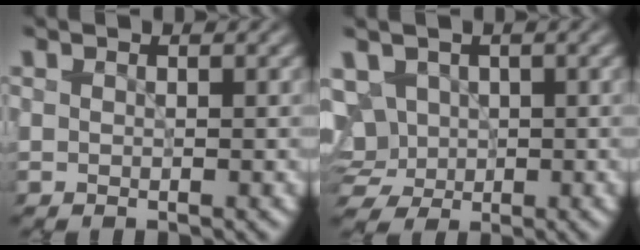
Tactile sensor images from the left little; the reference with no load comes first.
{"total": 7.1, "force": [1.1, 6.0, 3.7], "torque": [-0.079, 0.028, 0.004]}